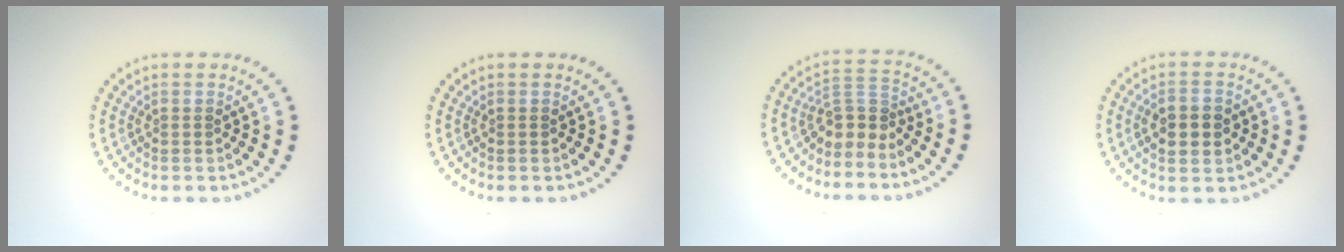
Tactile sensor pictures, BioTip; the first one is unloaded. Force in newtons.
{"total": 0.0}
{"total": 2.7, "press": 1.9, "slide": 2.0}
{"total": 3.8, "press": 3.8, "slide": 0.1}